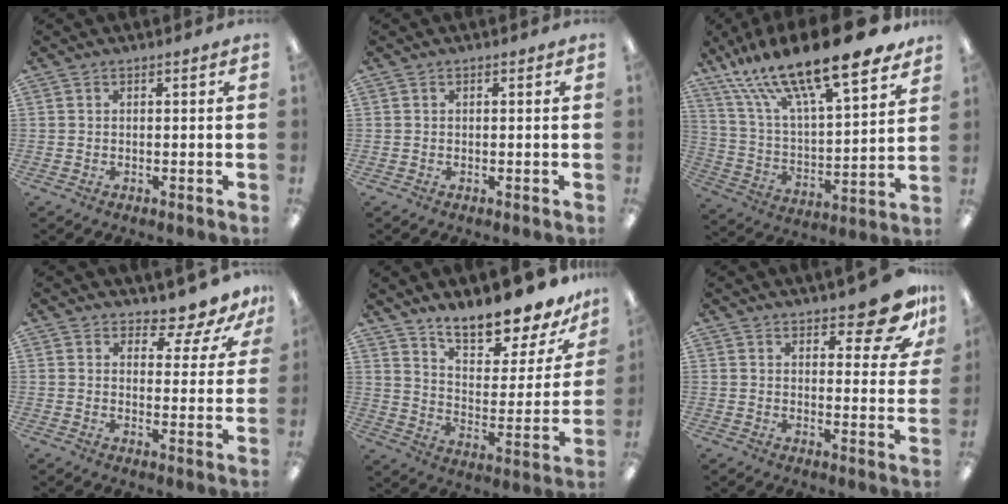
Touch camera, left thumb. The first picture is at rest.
{"total": 0.0}
{"total": 23.9, "force": [18.0, 5.9, 14.5], "torque": [-0.255, -0.116, 0.304]}
{"total": 7.0, "force": [6.1, 2.0, 2.7], "torque": [-0.036, -0.047, 0.105]}
{"total": 14.1, "force": [13.0, 3.2, 4.6], "torque": [-0.084, -0.105, 0.226]}
{"total": 11.5, "force": [8.9, 3.2, 6.5], "torque": [-0.068, -0.066, 0.150]}